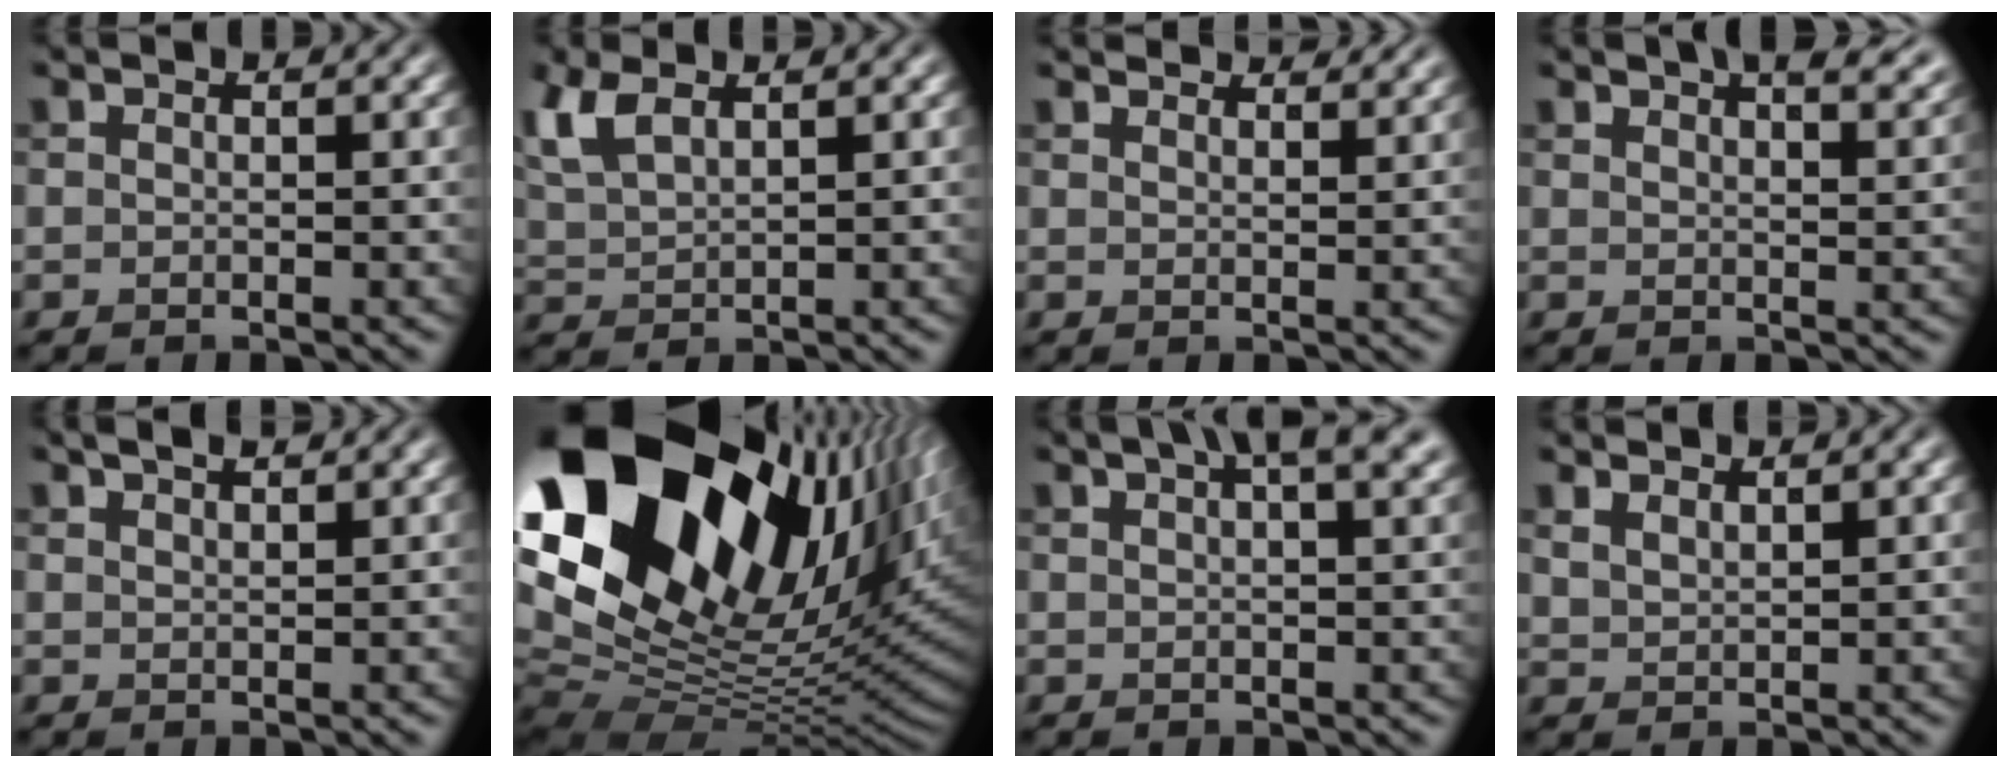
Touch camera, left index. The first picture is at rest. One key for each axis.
{"total": 4.4, "fx": 2.6, "fy": 2.0, "fz": 3.0, "tx": -0.081, "ty": 0.011, "tz": 0.055}
{"total": 4.8, "fx": 4.5, "fy": 0.9, "fz": 1.5, "tx": -0.021, "ty": 0.003, "tz": 0.049}
{"total": 7.1, "fx": 4.9, "fy": 2.8, "fz": 4.2, "tx": -0.022, "ty": 0.023, "tz": 0.048}
{"total": 2.4, "fx": 1.9, "fy": 0.6, "fz": 1.3, "tx": -0.006, "ty": 0.008, "tz": 0.022}
{"total": 22.5, "fx": 8.1, "fy": 12.9, "fz": 16.5, "tx": -0.315, "ty": 0.014, "tz": 0.158}
{"total": 6.3, "fx": 3.9, "fy": 2.0, "fz": 4.5, "tx": -0.041, "ty": 0.023, "tz": 0.044}
{"total": 1.9, "fx": 1.8, "fy": 0.3, "fz": 0.6, "tx": -0.011, "ty": 0.003, "tz": 0.037}